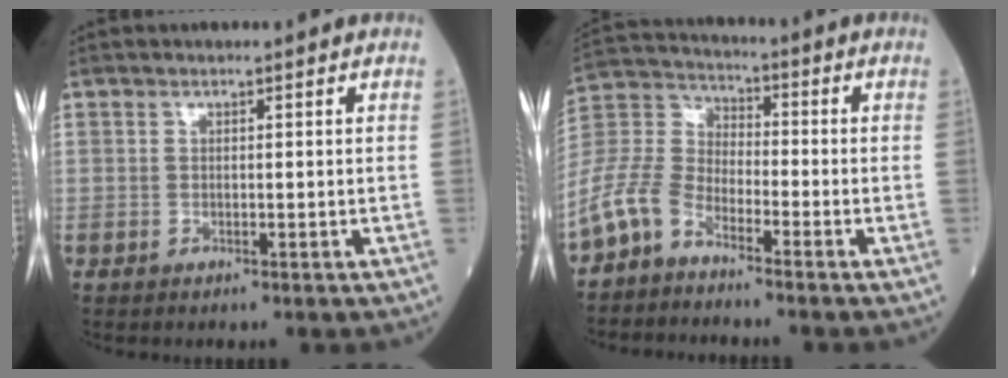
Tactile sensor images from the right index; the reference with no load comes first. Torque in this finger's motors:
{"motor_torque": [1.68, -0.46, 1.05, 0.20]}